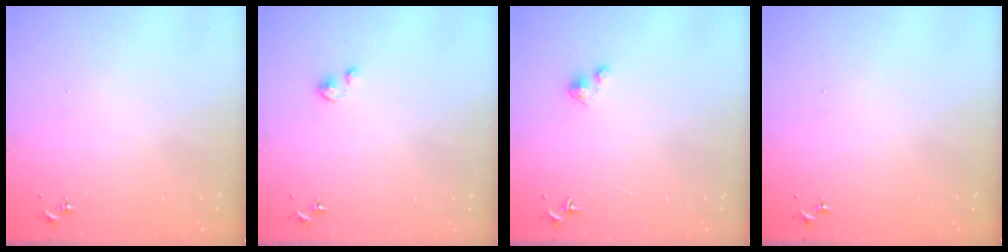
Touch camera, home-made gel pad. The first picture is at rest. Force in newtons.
{"total": 2.2, "press": 2.2, "slide": 0.2}
{"total": 3.5, "press": 3.5, "slide": 0.3}
{"total": 0.0}